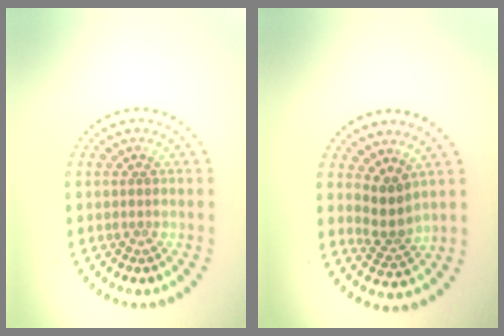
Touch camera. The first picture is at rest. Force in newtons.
{"total": 2.5, "press": 1.9, "slide": 1.7}